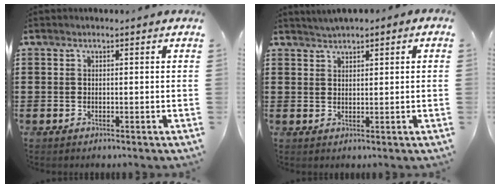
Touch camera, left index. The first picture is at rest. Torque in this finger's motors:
{"motor_torque": [1.63, -0.50, 0.48, 0.09]}